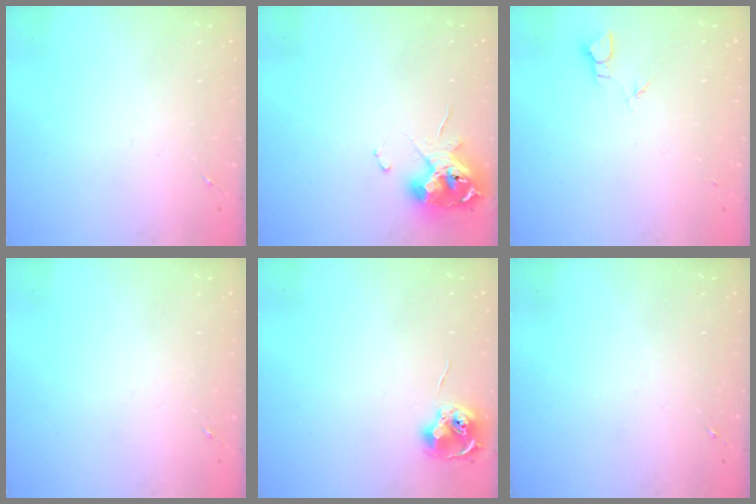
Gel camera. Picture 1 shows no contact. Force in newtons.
{"total": 11.2, "press": 11.2, "slide": 1.3}
{"total": 2.4, "press": 2.4, "slide": 0.2}
{"total": 0.0}
{"total": 8.4, "press": 8.4, "slide": 0.4}
{"total": 0.0}